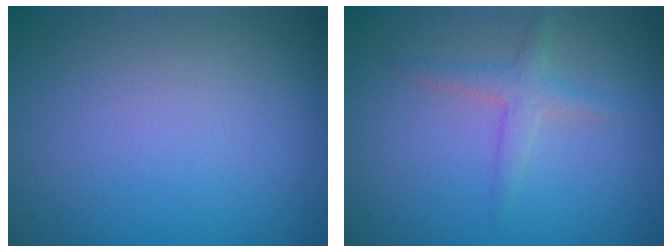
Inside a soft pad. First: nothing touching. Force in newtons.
{"total": 1.9, "press": 1.9, "slide": 0.1}